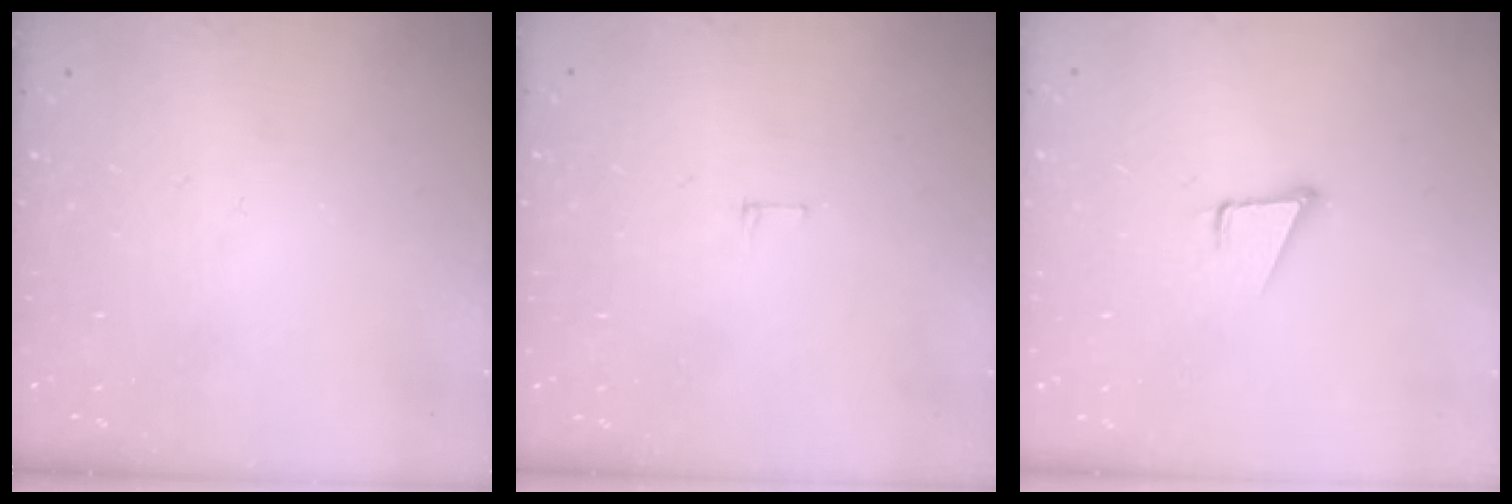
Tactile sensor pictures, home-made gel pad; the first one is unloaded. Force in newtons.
{"total": 3.8, "press": 3.8, "slide": 0.3}
{"total": 3.4, "press": 2.4, "slide": 2.4}